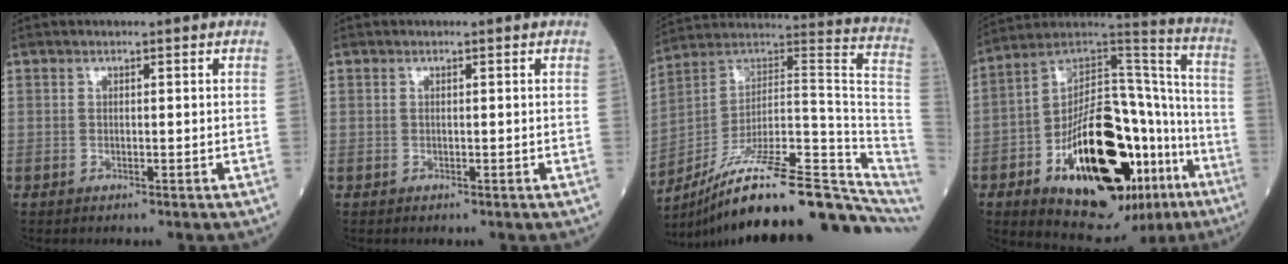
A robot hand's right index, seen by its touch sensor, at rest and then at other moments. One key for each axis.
{"total": 0.0}
{"total": 27.9, "fx": -20.2, "fy": 5.1, "fz": 18.5, "tx": -0.198, "ty": 0.034, "tz": -0.312}
{"total": 31.5, "fx": -12.7, "fy": 12.5, "fz": 25.9, "tx": -0.380, "ty": 0.012, "tz": -0.182}